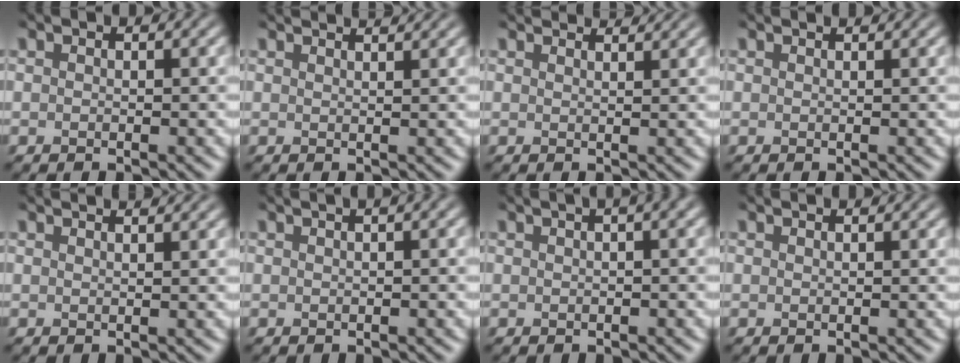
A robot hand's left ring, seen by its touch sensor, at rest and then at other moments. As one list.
[{"total": 3.5, "force": [2.9, 1.2, 1.7], "torque": [0.000, 0.018, 0.004]}, {"total": 3.8, "force": [3.5, 0.7, 1.3], "torque": [-0.008, 0.010, 0.024]}, {"total": 1.1, "force": [1.0, 0.2, 0.4], "torque": [-0.005, -0.002, 0.006]}, {"total": 3.1, "force": [2.5, 1.1, 1.5], "torque": [0.000, 0.015, -0.001]}, {"total": 4.2, "force": [1.7, 1.9, 3.3], "torque": [-0.018, 0.031, 0.003]}, {"total": 6.6, "force": [2.6, 3.0, 5.3], "torque": [-0.030, 0.049, 0.004]}, {"total": 1.0, "force": [0.8, 0.2, 0.4], "torque": [-0.003, -0.001, 0.005]}]